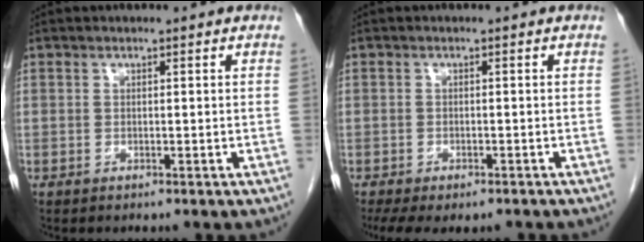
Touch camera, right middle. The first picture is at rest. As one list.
[{"total": 8.3, "force": [-6.3, 3.4, 4.2], "torque": [-0.073, -0.008, -0.088]}]